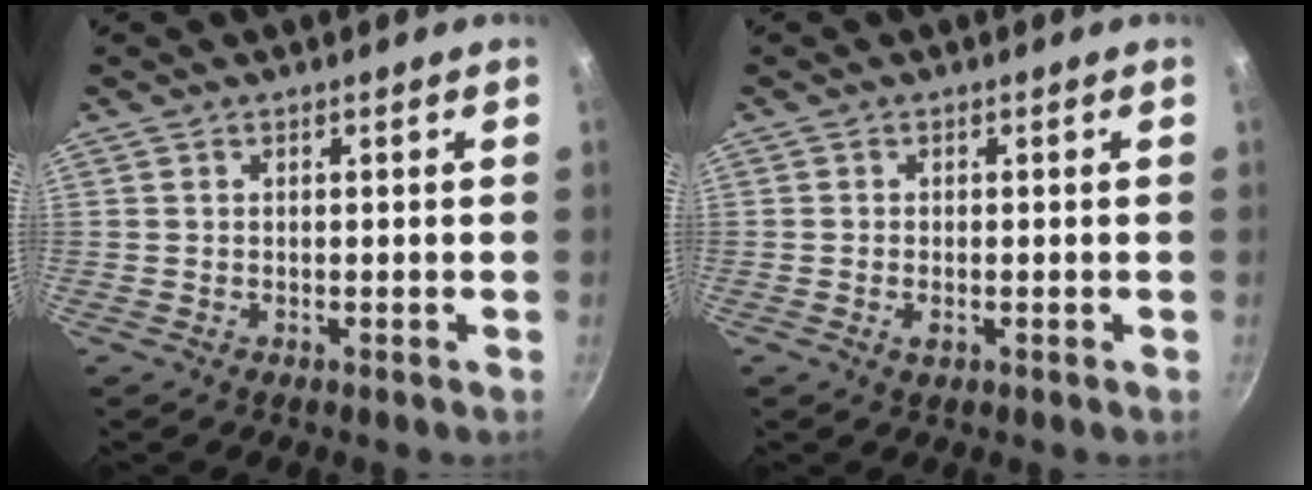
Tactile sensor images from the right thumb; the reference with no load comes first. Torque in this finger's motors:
{"motor_torque": [-0.48, 0.17, -0.28, 0.19, -0.01]}